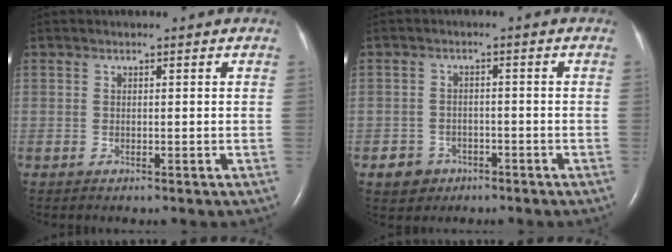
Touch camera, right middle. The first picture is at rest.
{"total": 3.5, "force": [-2.0, 2.9, 0.4], "torque": [-0.003, 0.012, -0.026]}